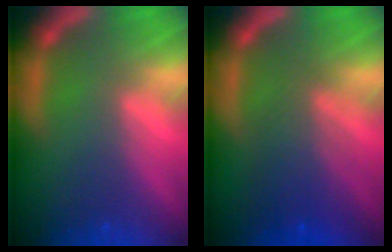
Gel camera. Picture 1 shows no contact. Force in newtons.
{"total": 5.0}